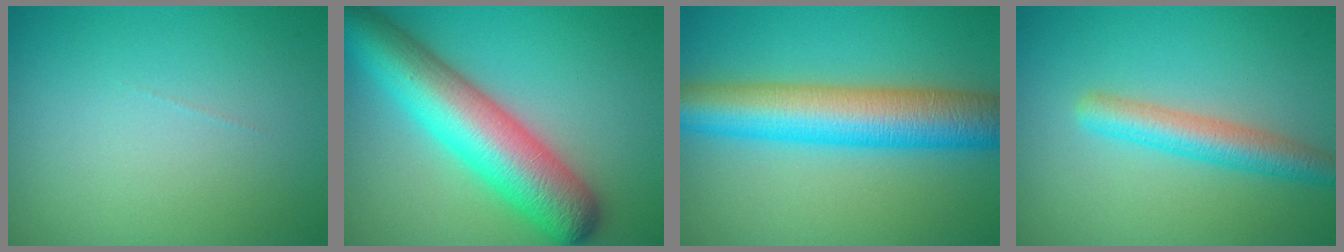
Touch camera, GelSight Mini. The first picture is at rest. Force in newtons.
{"total": 10.1, "press": 10.1, "slide": 0.4}
{"total": 9.3, "press": 9.3, "slide": 0.1}
{"total": 3.8, "press": 3.8, "slide": 0.1}